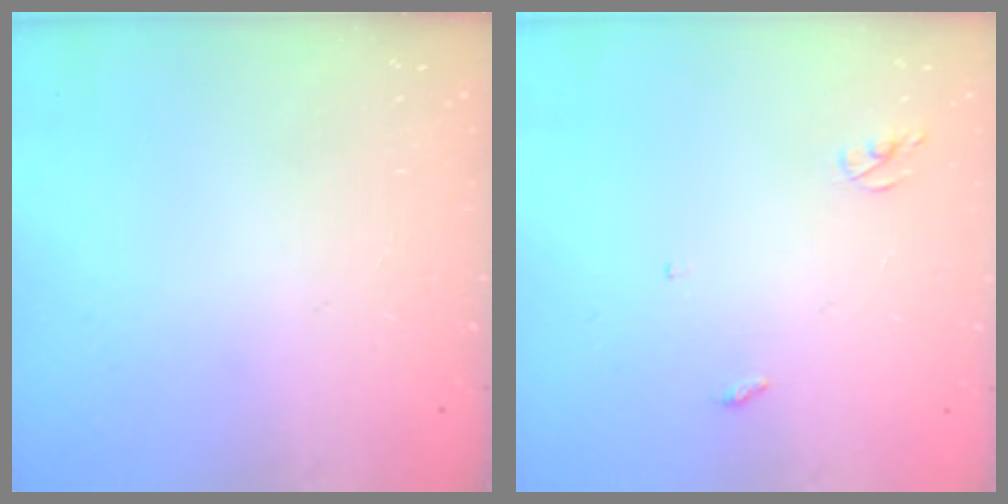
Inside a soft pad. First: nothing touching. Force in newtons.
{"total": 2.6, "press": 2.6, "slide": 0.2}